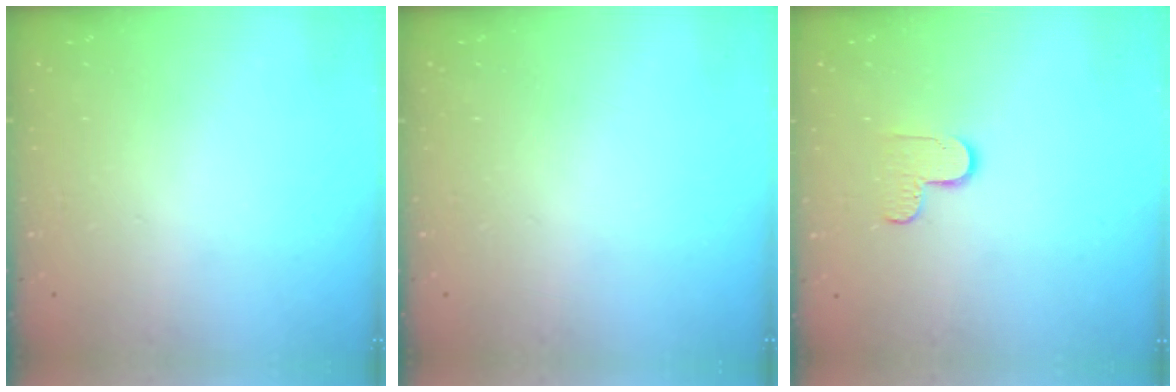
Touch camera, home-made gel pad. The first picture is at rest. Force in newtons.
{"total": 0.0}
{"total": 5.6, "press": 5.5, "slide": 0.4}